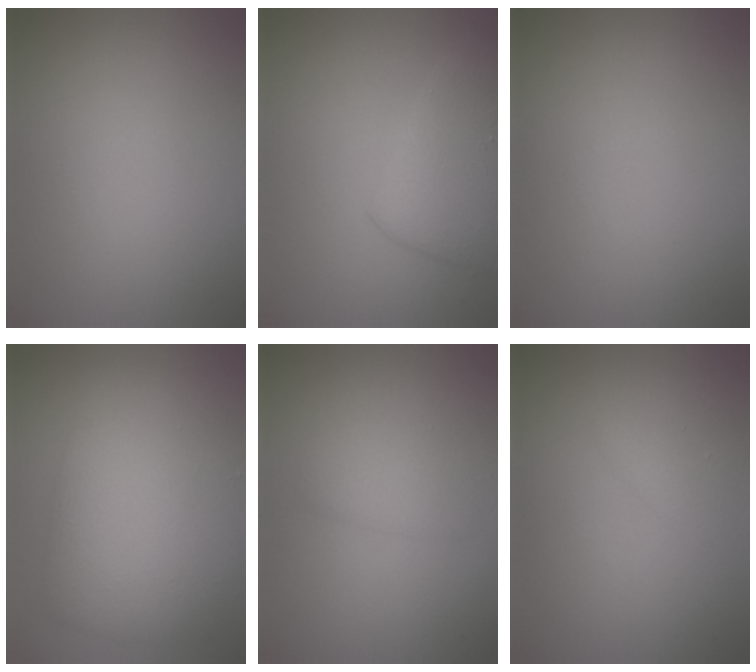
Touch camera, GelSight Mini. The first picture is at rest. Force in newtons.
{"total": 4.8, "press": 4.7, "slide": 0.3}
{"total": 0.0}
{"total": 7.2, "press": 7.2, "slide": 0.1}
{"total": 2.4, "press": 2.4, "slide": 0.1}
{"total": 1.4, "press": 1.4, "slide": 0.1}